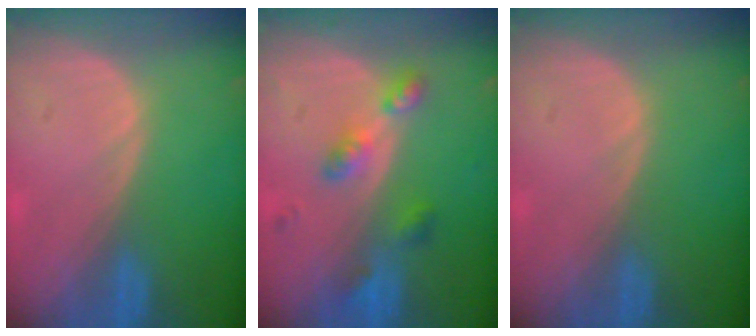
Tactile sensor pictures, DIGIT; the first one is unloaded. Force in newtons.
{"total": 4.8, "press": 4.8, "slide": 0.1}
{"total": 0.0}